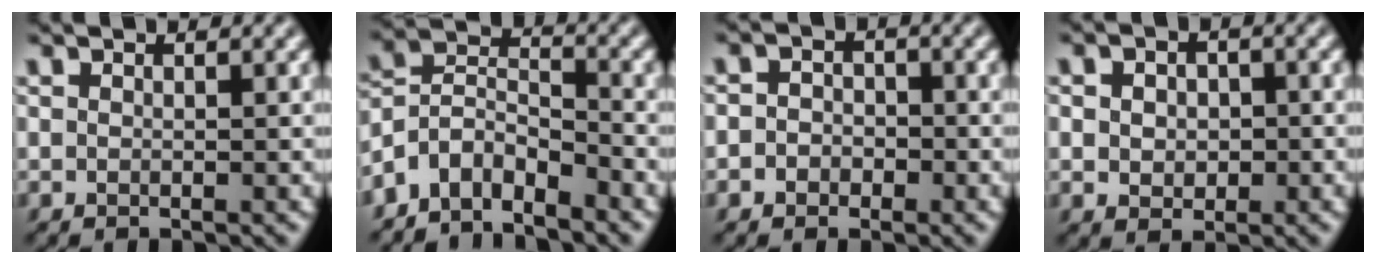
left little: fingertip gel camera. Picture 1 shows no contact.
{"total": 4.8, "force": [-4.0, 1.9, 1.8], "torque": [-0.031, 0.005, -0.086]}
{"total": 2.5, "force": [-0.8, 2.2, 0.8], "torque": [0.012, 0.007, -0.038]}
{"total": 3.5, "force": [0.1, 2.6, 2.4], "torque": [-0.035, 0.011, -0.009]}